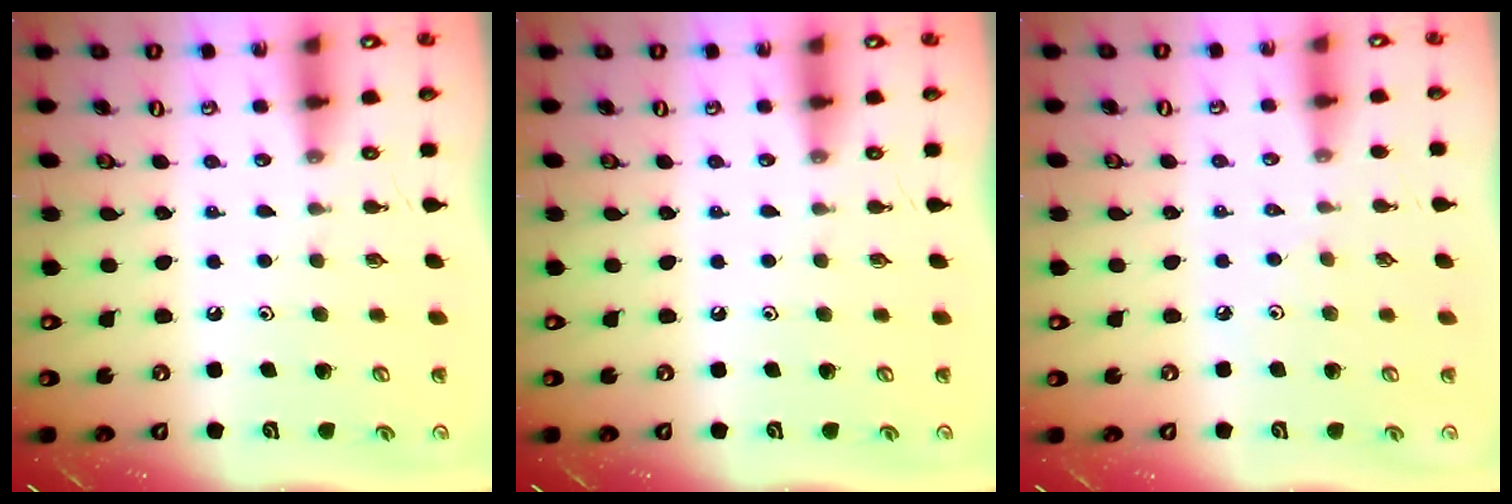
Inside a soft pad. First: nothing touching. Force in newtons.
{"total": 0.0}
{"total": 2.2, "press": 2.1, "slide": 0.6}